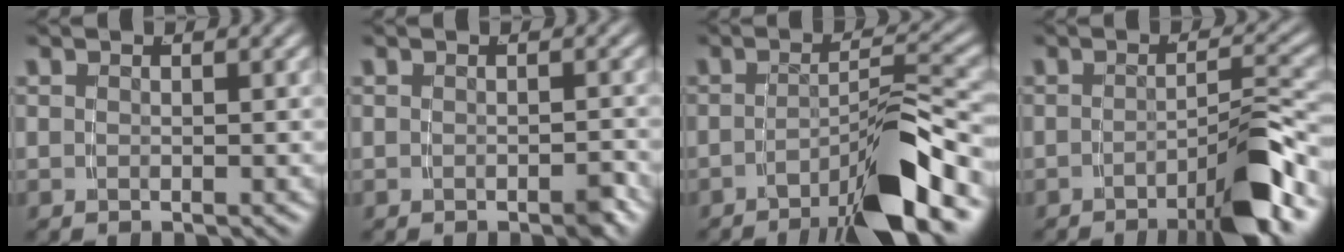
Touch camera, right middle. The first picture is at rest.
{"total": 1.0, "force": [-0.8, 0.1, 0.6], "torque": [-0.011, 0.001, -0.016]}
{"total": 6.7, "force": [-4.3, 0.3, 5.1], "torque": [-0.066, -0.001, -0.065]}
{"total": 5.3, "force": [-3.1, 0.0, 4.2], "torque": [-0.048, 0.001, -0.053]}